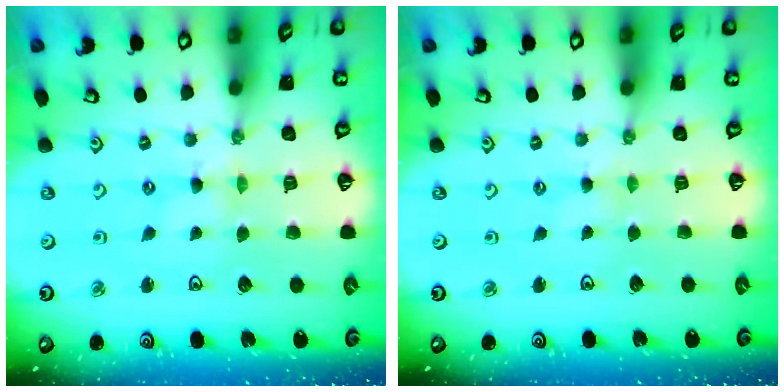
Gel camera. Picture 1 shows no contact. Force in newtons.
{"total": 0.9, "press": 0.9, "slide": 0.2}